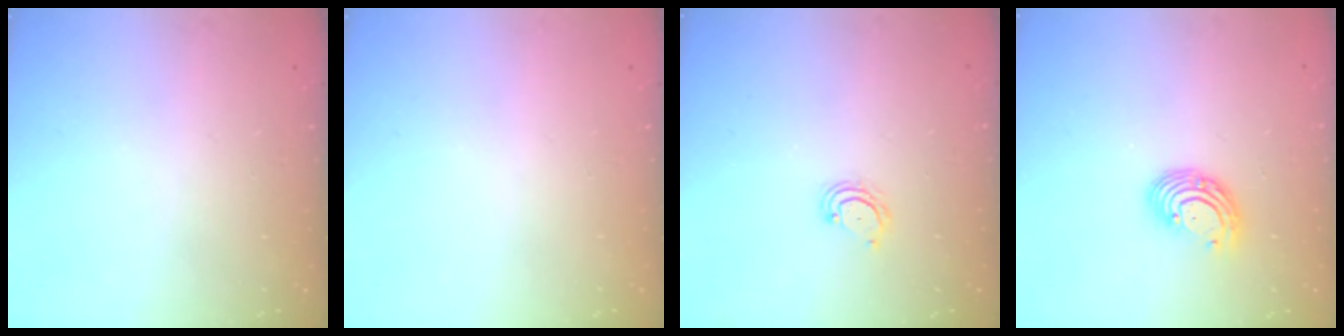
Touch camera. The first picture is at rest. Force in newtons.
{"total": 0.0}
{"total": 4.1, "press": 4.1, "slide": 0.6}
{"total": 7.1, "press": 7.0, "slide": 1.3}